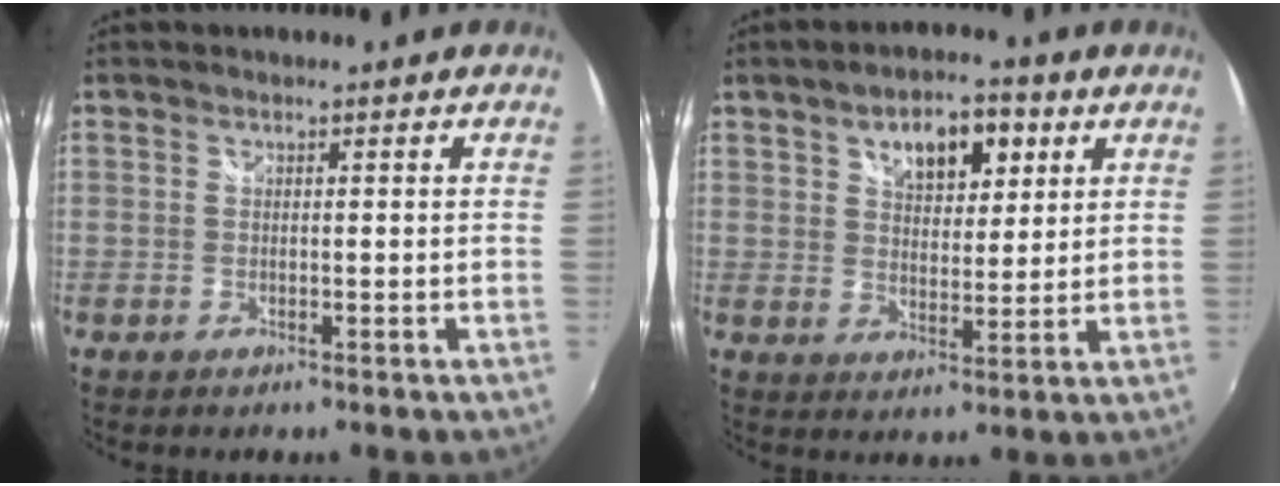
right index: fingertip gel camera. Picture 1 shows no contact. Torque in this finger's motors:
{"motor_torque": [0.23, 0.15, 0.17, 0.08]}